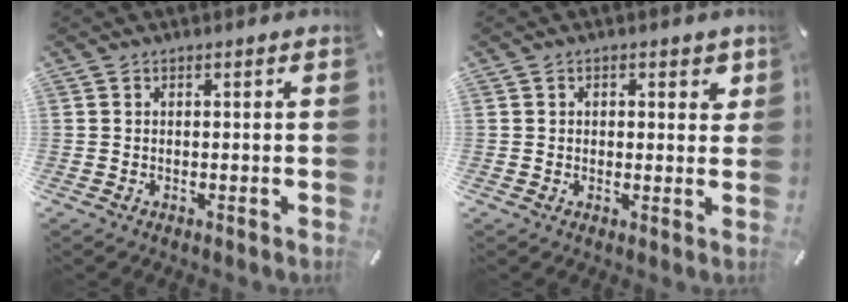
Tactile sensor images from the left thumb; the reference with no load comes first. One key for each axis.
{"total": 2.4, "fx": 0.8, "fy": 1.6, "fz": 1.5, "tx": -0.008, "ty": -0.003, "tz": 0.007}